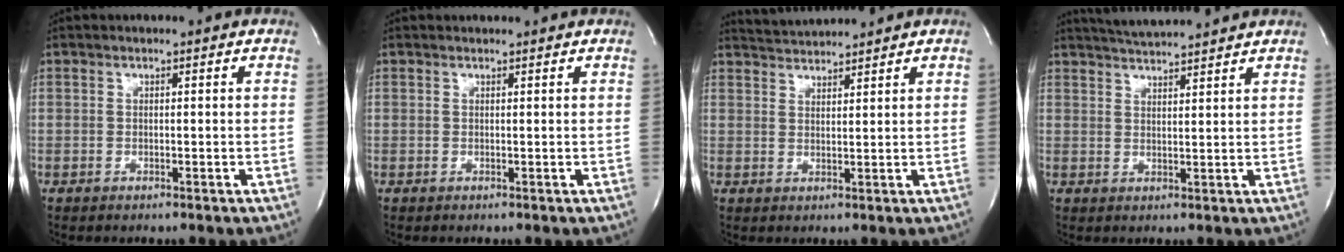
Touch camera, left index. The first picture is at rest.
{"total": 1.5, "force": [1.5, 0.1, 0.1], "torque": [-0.009, 0.011, 0.020]}
{"total": 4.3, "force": [4.2, -0.5, 0.1], "torque": [-0.011, 0.019, 0.079]}
{"total": 7.6, "force": [7.2, -0.5, 2.4], "torque": [-0.050, 0.018, 0.112]}